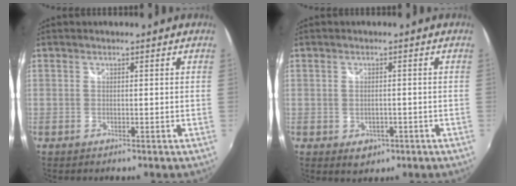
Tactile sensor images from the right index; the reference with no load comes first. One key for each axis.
{"total": 3.8, "fx": -1.4, "fy": 2.8, "fz": 2.1, "tx": -0.041, "ty": -0.007, "tz": -0.014}